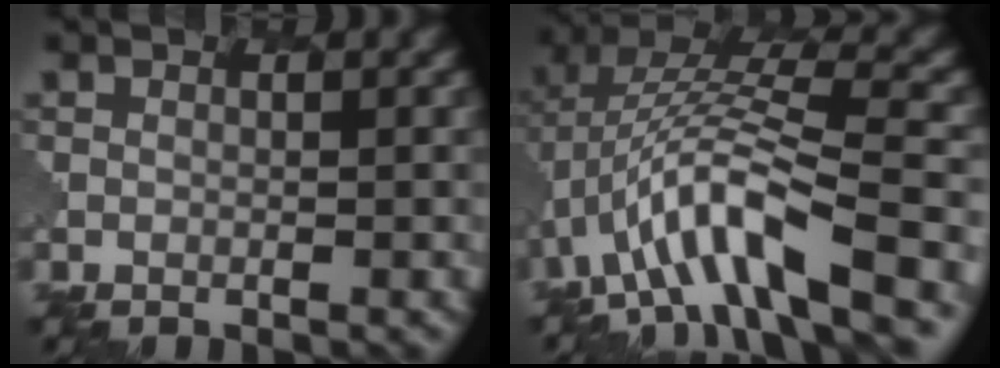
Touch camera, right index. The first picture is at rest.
{"total": 9.2, "force": [-3.3, 2.9, 8.1], "torque": [-0.150, 0.018, -0.059]}